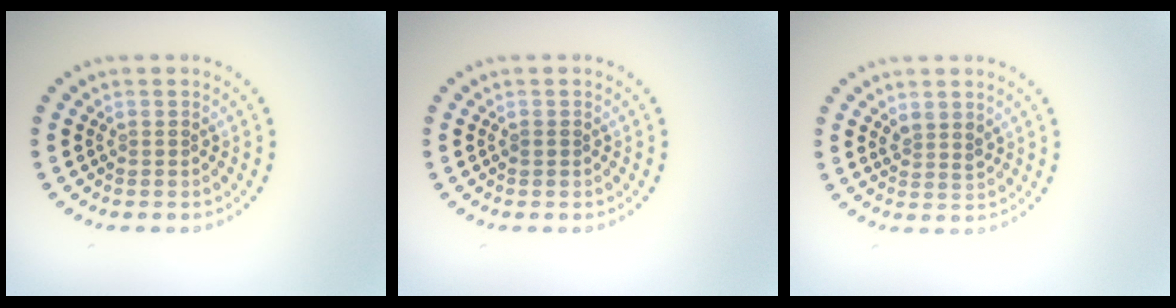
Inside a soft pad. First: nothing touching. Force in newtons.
{"total": 0.5, "press": 0.5, "slide": 0.2}
{"total": 1.5, "press": 1.3, "slide": 0.8}